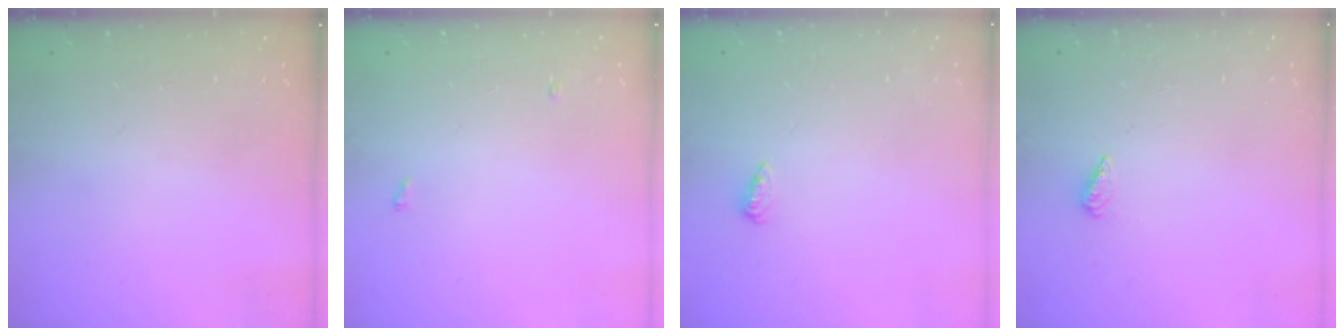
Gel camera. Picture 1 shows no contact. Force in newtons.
{"total": 6.9, "press": 2.8, "slide": 6.3}
{"total": 4.1, "press": 4.1, "slide": 0.5}
{"total": 2.1, "press": 1.9, "slide": 0.8}